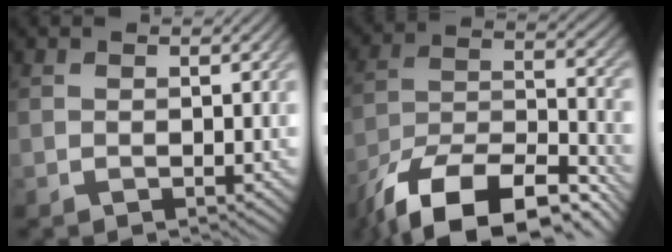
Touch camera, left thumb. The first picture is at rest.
{"total": 15.4, "force": [-11.5, 5.6, 8.5], "torque": [-0.180, -0.017, -0.198]}